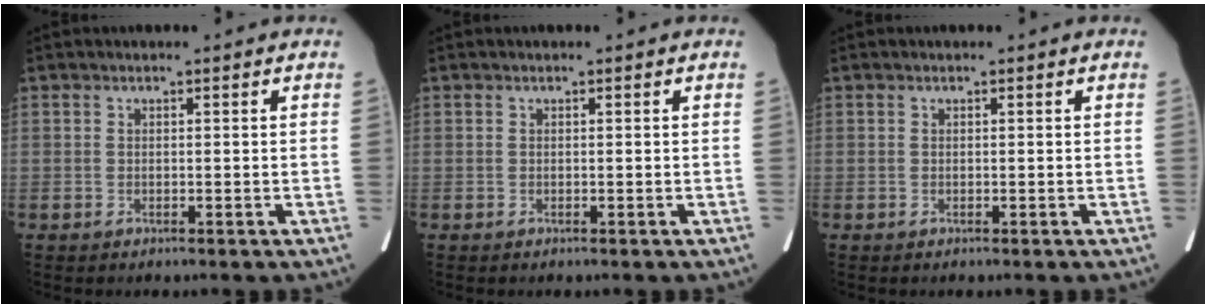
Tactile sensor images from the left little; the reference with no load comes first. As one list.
[{"total": 0.0}, {"total": 0.0}]